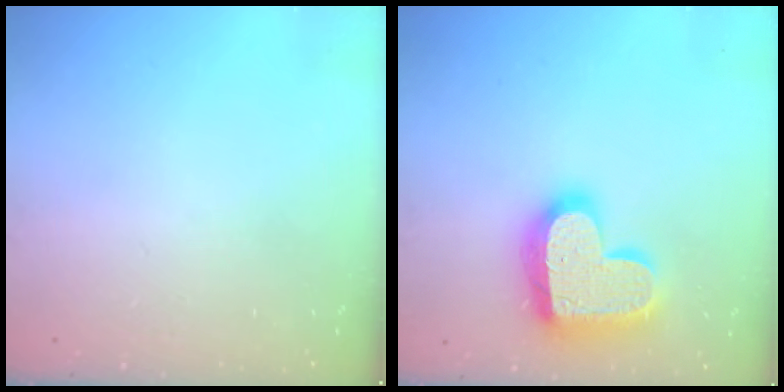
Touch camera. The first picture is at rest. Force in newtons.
{"total": 22.2, "press": 22.1, "slide": 1.5}